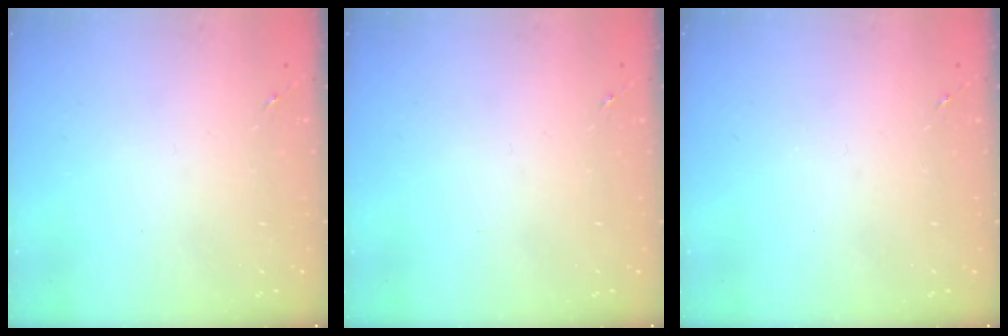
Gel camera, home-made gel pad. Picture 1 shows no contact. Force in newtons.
{"total": 0.0}
{"total": 0.0}